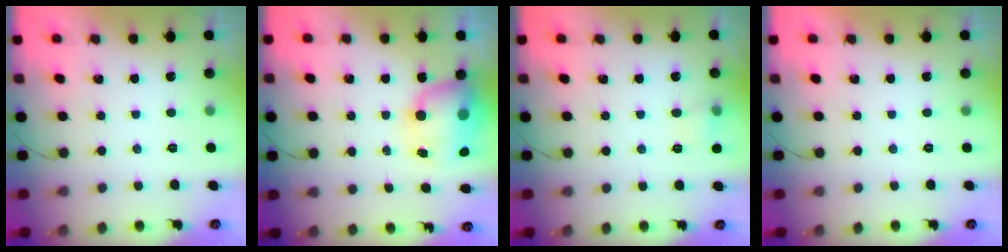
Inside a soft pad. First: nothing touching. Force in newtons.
{"total": 11.2, "press": 10.9, "slide": 2.8}
{"total": 5.3, "press": 5.1, "slide": 1.4}
{"total": 0.0}